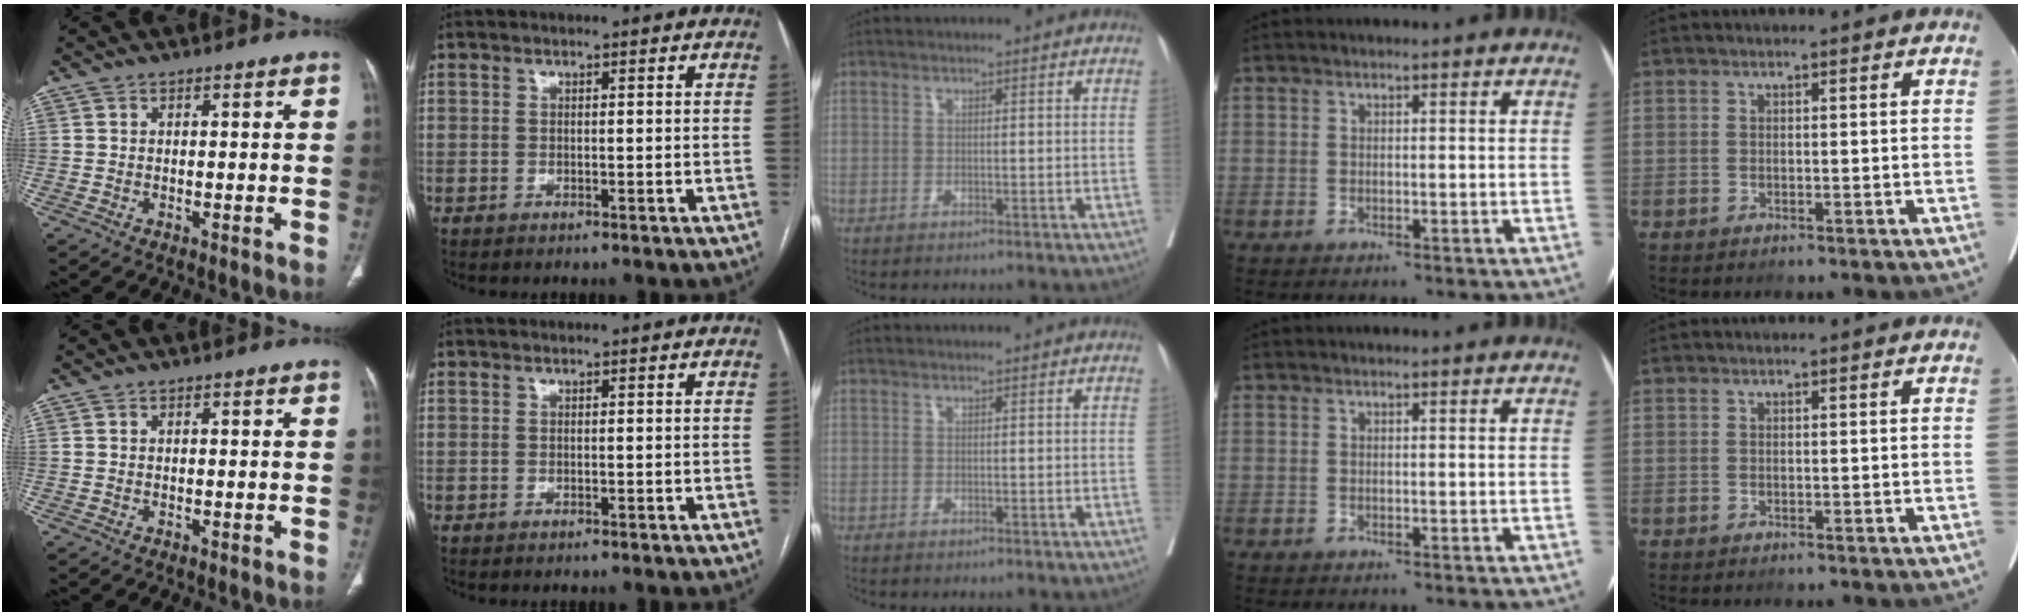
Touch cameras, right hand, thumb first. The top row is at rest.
{}